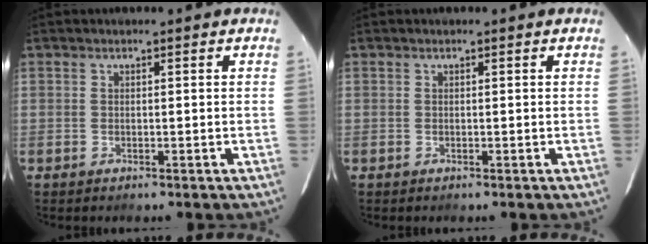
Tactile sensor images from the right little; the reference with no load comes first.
{"total": 0.0}